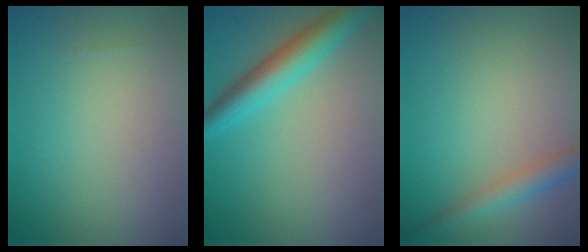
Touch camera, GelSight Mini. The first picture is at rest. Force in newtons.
{"total": 4.6, "press": 4.5, "slide": 0.2}
{"total": 2.8, "press": 2.8, "slide": 0.1}